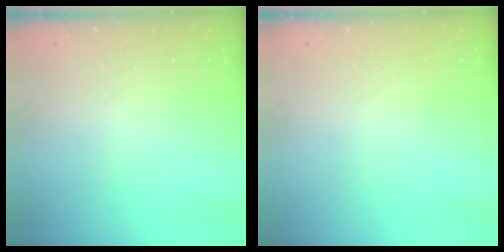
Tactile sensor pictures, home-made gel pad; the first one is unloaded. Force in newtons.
{"total": 0.0}